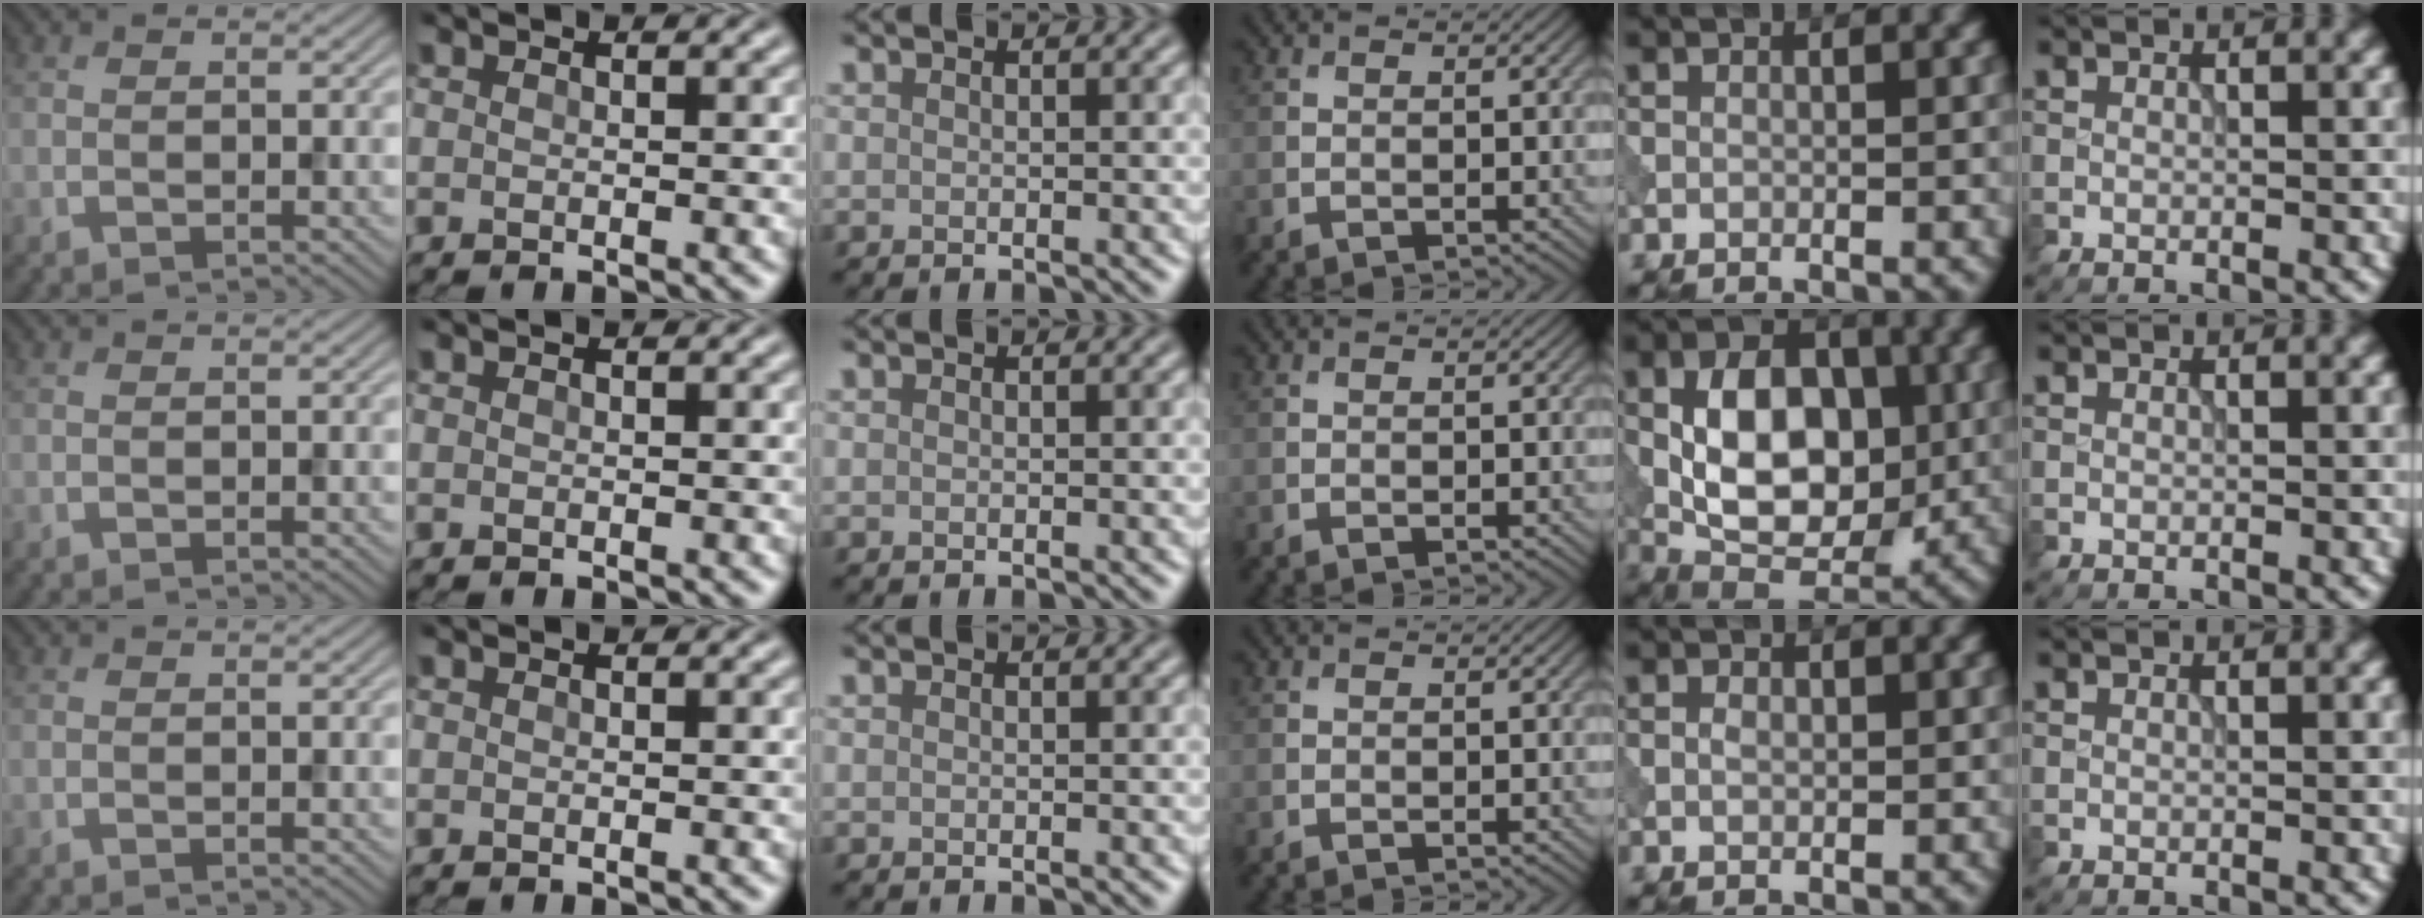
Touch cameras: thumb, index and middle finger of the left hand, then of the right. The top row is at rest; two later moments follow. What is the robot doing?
{"motion": "press", "object": "tv remote"}